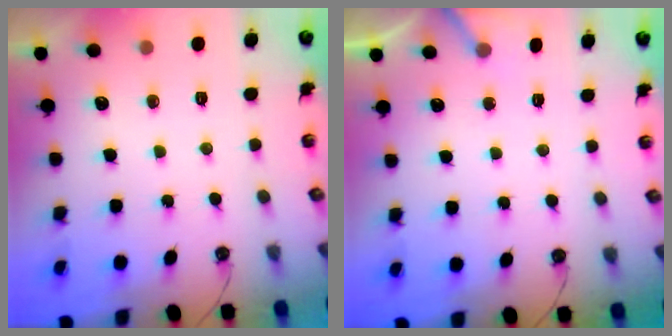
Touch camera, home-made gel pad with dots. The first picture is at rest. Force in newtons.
{"total": 3.5, "press": 3.5, "slide": 0.2}